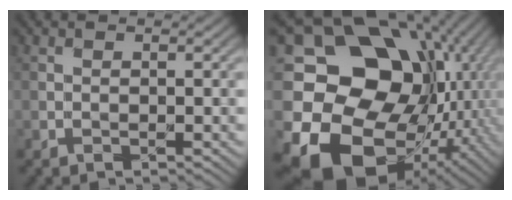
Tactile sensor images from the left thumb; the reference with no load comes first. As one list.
[{"total": 19.8, "force": [-2.7, 15.9, 11.5], "torque": [-0.278, -0.038, -0.021]}]